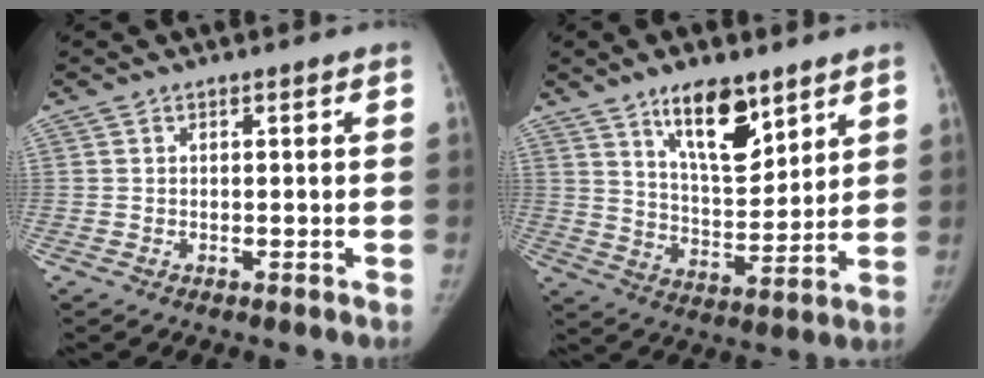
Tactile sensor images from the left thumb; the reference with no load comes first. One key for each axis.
{"total": 12.6, "fx": 8.0, "fy": 5.1, "fz": 8.3, "tx": -0.108, "ty": -0.056, "tz": 0.142}